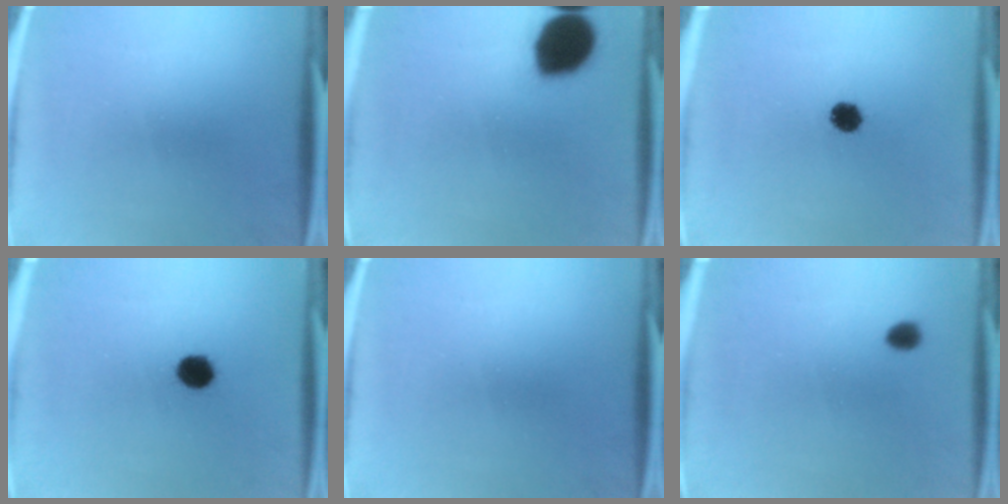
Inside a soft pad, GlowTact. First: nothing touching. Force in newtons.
{"total": 16.3}
{"total": 5.0}
{"total": 6.1}
{"total": 0.0}
{"total": 2.1}